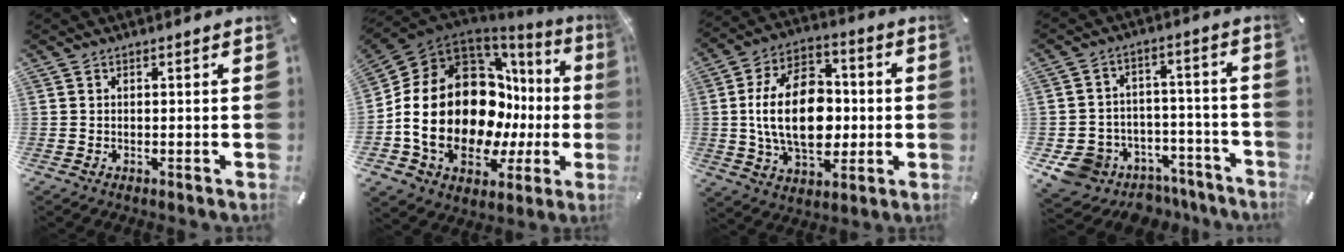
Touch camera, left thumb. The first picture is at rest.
{"total": 26.2, "force": [0.0, 17.3, 19.7], "torque": [-0.367, -0.046, 0.034]}
{"total": 19.7, "force": [-0.4, 12.9, 14.9], "torque": [-0.296, 0.006, -0.011]}
{"total": 10.1, "force": [-5.5, 8.2, 1.9], "torque": [-0.030, 0.038, -0.081]}